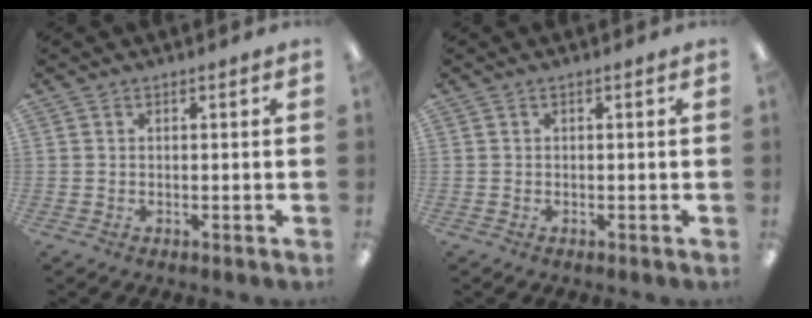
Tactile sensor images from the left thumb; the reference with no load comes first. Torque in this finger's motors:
{"motor_torque": [-0.05, 0.05, 0.19, -0.01, 0.00]}